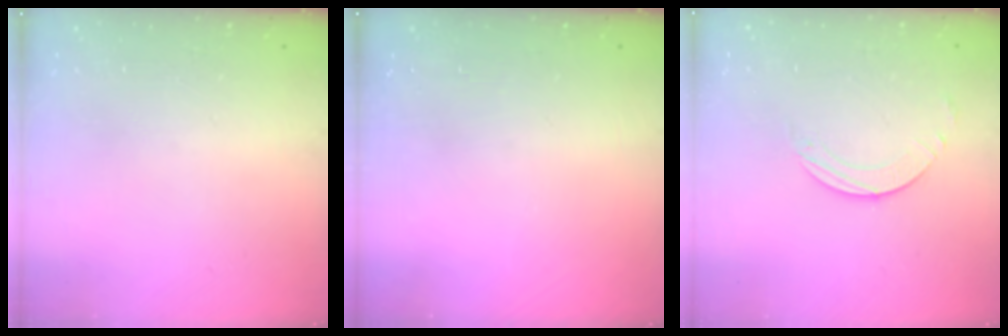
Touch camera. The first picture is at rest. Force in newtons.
{"total": 0.0}
{"total": 1.6, "press": 1.6, "slide": 0.2}